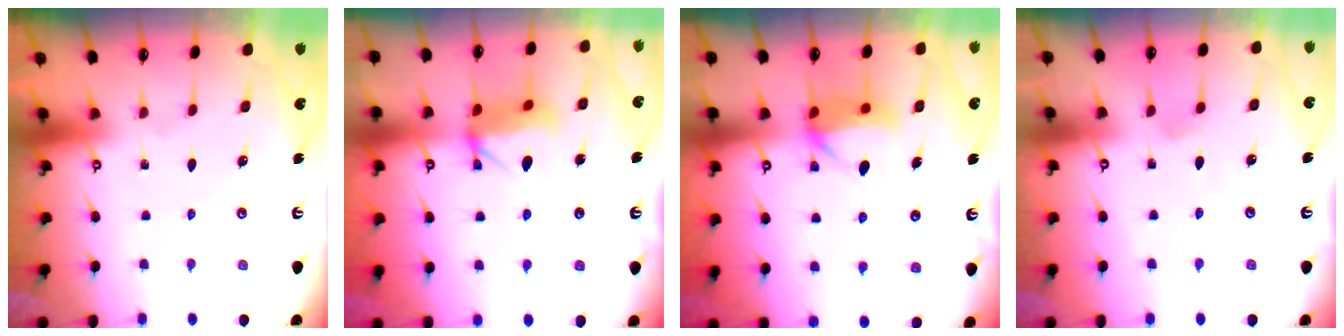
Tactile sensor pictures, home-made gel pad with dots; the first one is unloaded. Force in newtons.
{"total": 13.6, "press": 13.5, "slide": 1.7}
{"total": 10.6, "press": 10.5, "slide": 1.6}
{"total": 3.1, "press": 3.1, "slide": 0.4}